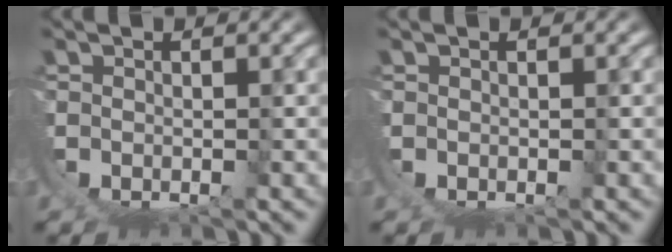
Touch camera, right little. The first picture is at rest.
{"total": 0.0}